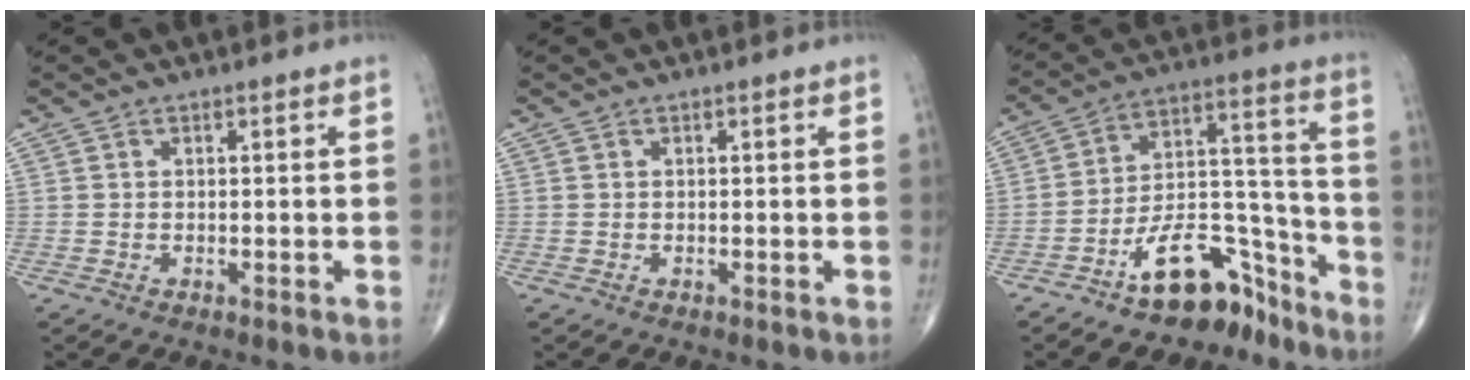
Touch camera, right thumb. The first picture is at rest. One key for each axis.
{"total": 0.0}
{"total": 13.9, "fx": -9.9, "fy": 6.6, "fz": 7.3, "tx": -0.089, "ty": 0.108, "tz": -0.167}